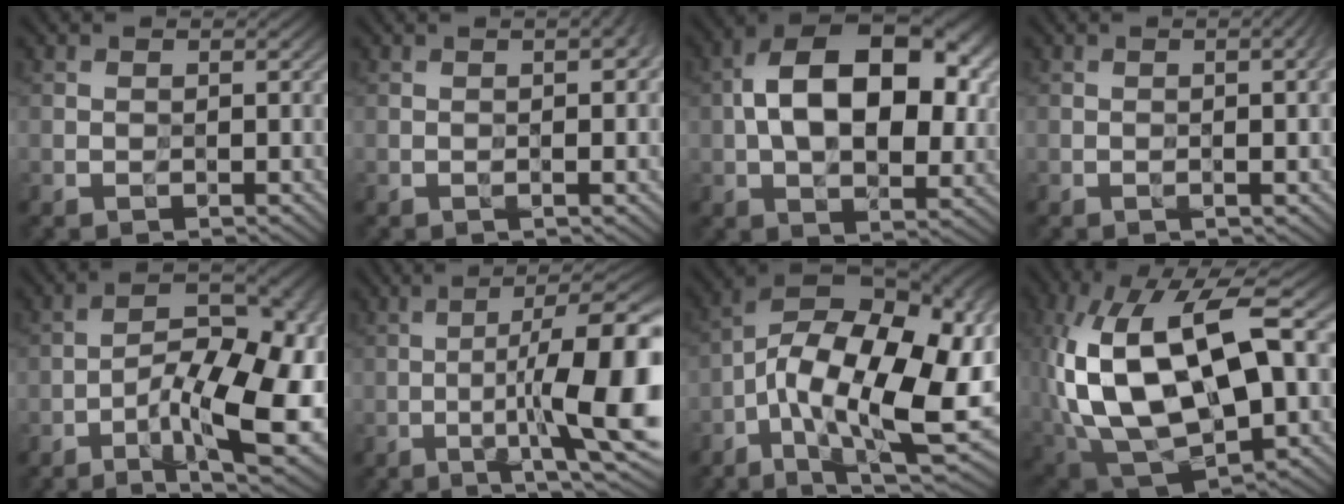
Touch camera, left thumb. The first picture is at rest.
{"total": 4.0, "force": [0.0, 0.8, 3.9], "torque": [-0.052, 0.007, -0.003]}
{"total": 16.0, "force": [2.0, 9.3, 12.8], "torque": [-0.203, 0.013, 0.028]}
{"total": 4.5, "force": [-0.2, 0.9, 4.4], "torque": [-0.061, 0.004, -0.002]}
{"total": 15.5, "force": [-5.9, 5.7, 13.2], "torque": [-0.195, -0.003, -0.099]}
{"total": 17.3, "force": [-2.9, 4.6, 16.4], "torque": [-0.218, -0.008, -0.036]}
{"total": 19.8, "force": [-4.5, 8.8, 17.2], "torque": [-0.290, -0.014, -0.074]}
{"total": 20.6, "force": [1.8, 11.0, 17.3], "torque": [-0.385, 0.002, 0.040]}